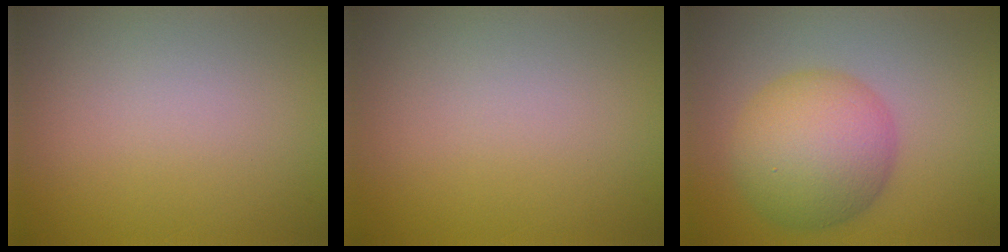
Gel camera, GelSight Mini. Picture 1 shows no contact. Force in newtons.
{"total": 0.0}
{"total": 7.4, "press": 7.4, "slide": 0.2}